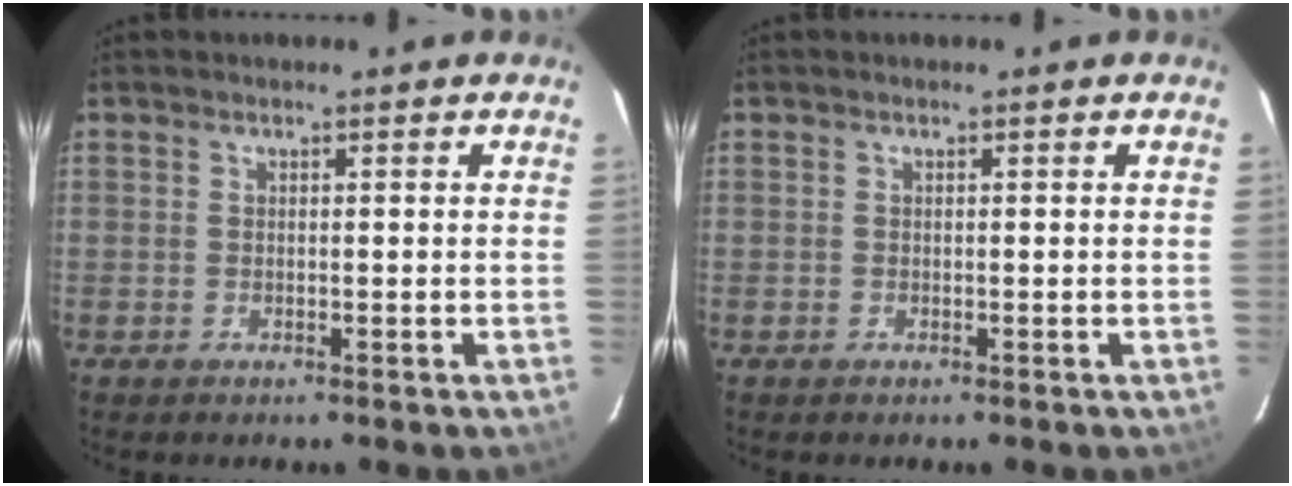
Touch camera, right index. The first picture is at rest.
{"total": 0.0}